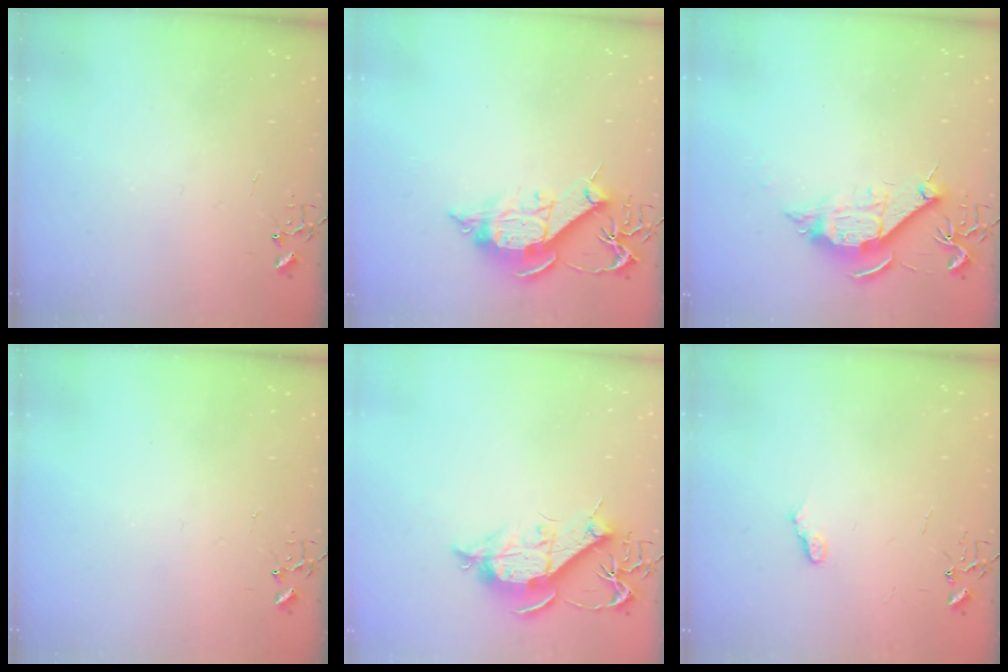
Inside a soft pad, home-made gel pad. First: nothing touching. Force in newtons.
{"total": 12.0, "press": 12.0, "slide": 1.3}
{"total": 10.5, "press": 10.5, "slide": 0.4}
{"total": 0.0}
{"total": 10.6, "press": 10.5, "slide": 1.2}
{"total": 5.2, "press": 5.2, "slide": 0.5}